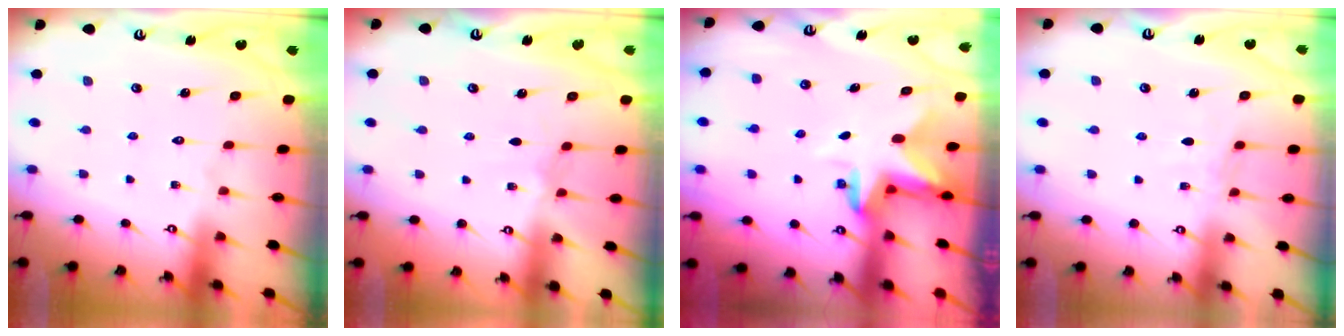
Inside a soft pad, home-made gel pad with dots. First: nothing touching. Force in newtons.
{"total": 0.7, "press": 0.6, "slide": 0.3}
{"total": 3.1, "press": 3.1, "slide": 0.4}
{"total": 2.9, "press": 2.9, "slide": 0.5}